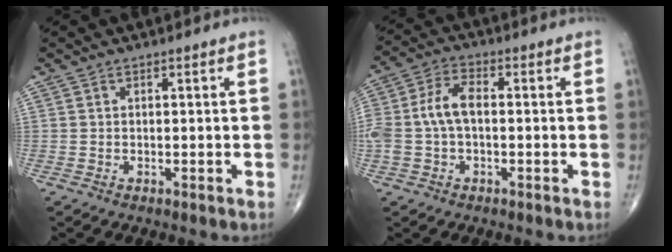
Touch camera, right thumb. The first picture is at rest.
{"total": 8.4, "force": [-0.3, 4.8, 6.8], "torque": [-0.155, 0.027, -0.011]}